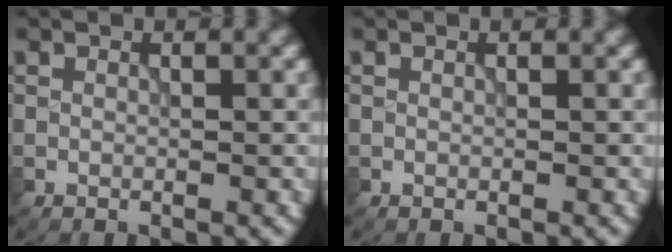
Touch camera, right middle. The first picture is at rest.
{"total": 0.0}